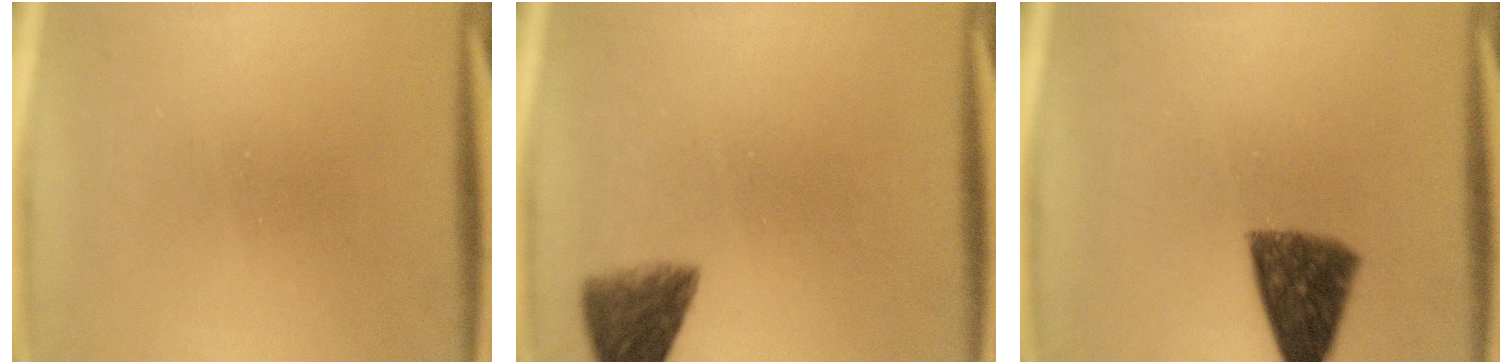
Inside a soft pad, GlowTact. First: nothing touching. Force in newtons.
{"total": 5.6}
{"total": 9.2}